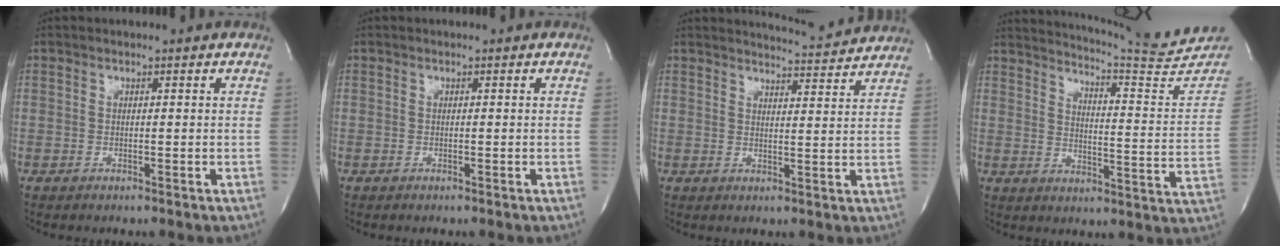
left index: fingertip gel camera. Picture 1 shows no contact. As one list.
[{"total": 0.0}, {"total": 6.6, "force": [6.5, -0.7, 0.1], "torque": [-0.016, -0.013, 0.081]}, {"total": 18.4, "force": [17.5, -1.2, 5.5], "torque": [-0.095, -0.106, 0.214]}]